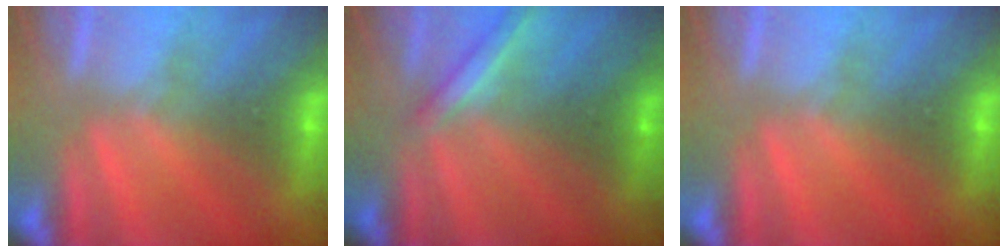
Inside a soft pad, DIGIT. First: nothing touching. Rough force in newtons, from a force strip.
{"total": 1.9}
{"total": 0.0}